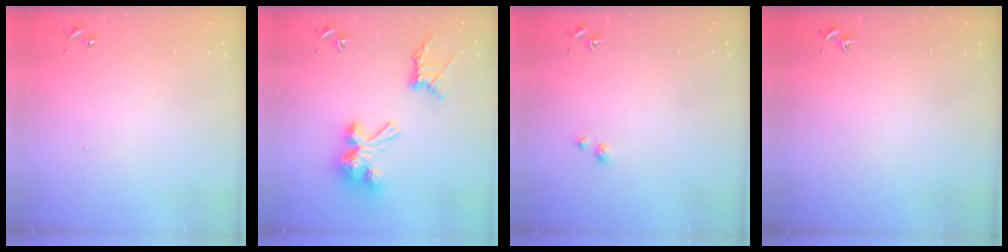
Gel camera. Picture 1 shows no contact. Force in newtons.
{"total": 17.8, "press": 17.8, "slide": 1.1}
{"total": 3.0, "press": 3.0, "slide": 0.2}
{"total": 0.0}